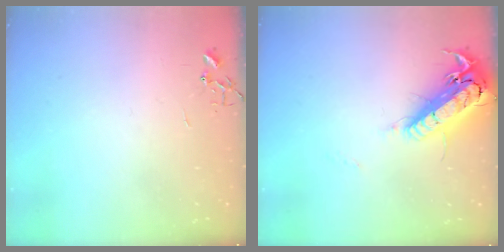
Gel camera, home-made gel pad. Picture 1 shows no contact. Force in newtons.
{"total": 19.1, "press": 18.6, "slide": 4.1}